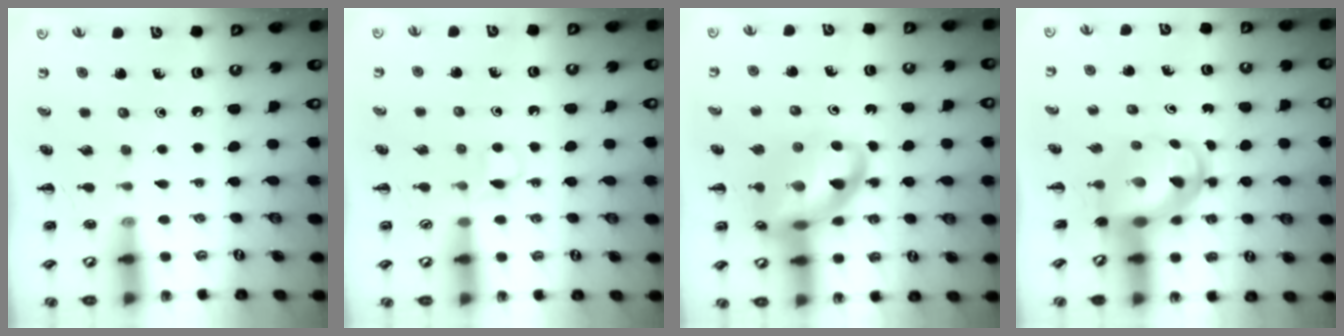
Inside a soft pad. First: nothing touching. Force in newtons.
{"total": 3.1, "press": 2.9, "slide": 1.3}
{"total": 17.3, "press": 17.0, "slide": 3.1}
{"total": 5.5, "press": 5.5, "slide": 0.5}